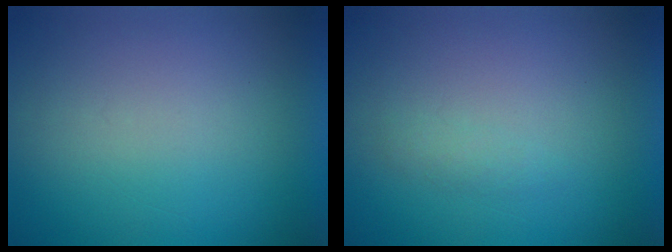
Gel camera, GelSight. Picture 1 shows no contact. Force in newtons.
{"total": 1.1}